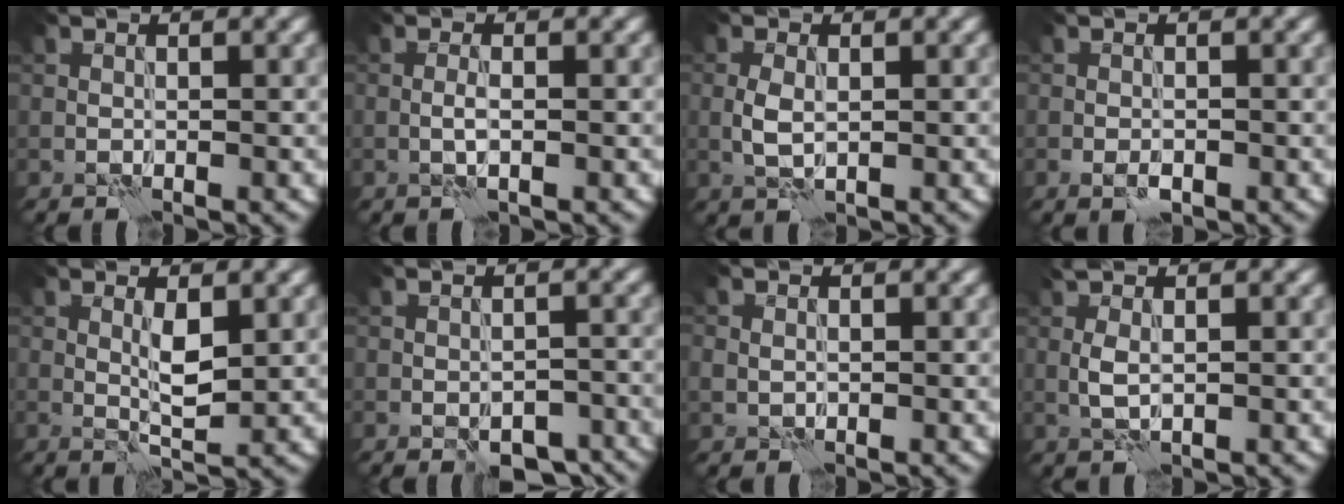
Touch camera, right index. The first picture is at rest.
{"total": 0.9, "force": [0.0, 0.2, 0.9], "torque": [-0.022, 0.000, -0.004]}
{"total": 1.9, "force": [0.1, 1.2, 1.5], "torque": [-0.038, -0.001, 0.001]}
{"total": 1.1, "force": [-0.5, 0.7, 0.7], "torque": [-0.015, -0.003, -0.010]}
{"total": 2.2, "force": [0.8, 0.5, 1.9], "torque": [-0.040, -0.006, 0.016]}
{"total": 4.9, "force": [-3.5, 2.6, 2.3], "torque": [-0.026, -0.006, -0.042]}
{"total": 1.2, "force": [0.3, 1.1, 0.4], "torque": [-0.007, -0.003, 0.008]}
{"total": 1.7, "force": [0.5, 0.7, 1.5], "torque": [-0.040, 0.002, 0.011]}